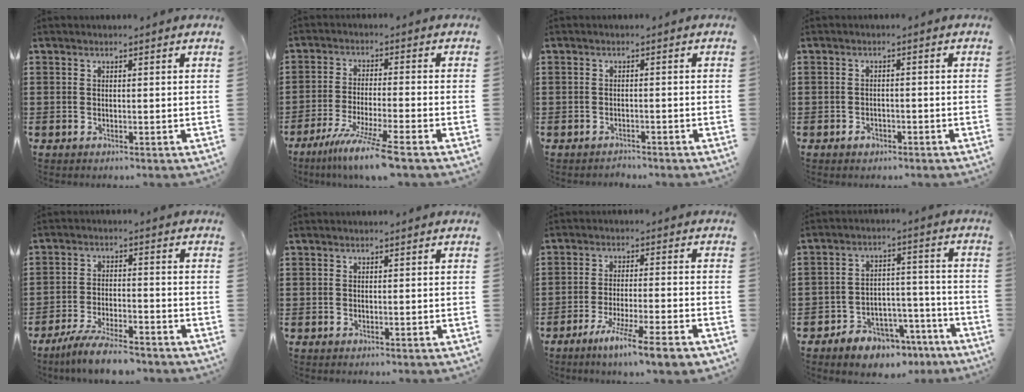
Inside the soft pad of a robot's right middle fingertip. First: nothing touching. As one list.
[{"total": 7.8, "force": [-6.1, -0.4, 4.9], "torque": [-0.095, -0.018, -0.115]}, {"total": 1.3, "force": [-1.2, 0.3, -0.2], "torque": [-0.002, 0.004, -0.028]}, {"total": 1.4, "force": [-0.9, 0.9, 0.4], "torque": [-0.012, 0.000, -0.020]}, {"total": 6.3, "force": [-5.6, 0.7, 2.8], "torque": [-0.064, -0.005, -0.107]}, {"total": 0.0}, {"total": 6.6, "force": [-5.2, -0.2, 4.1], "torque": [-0.076, -0.013, -0.095]}, {"total": 6.0, "force": [-5.3, 2.7, 0.7], "torque": [-0.014, 0.029, -0.103]}]